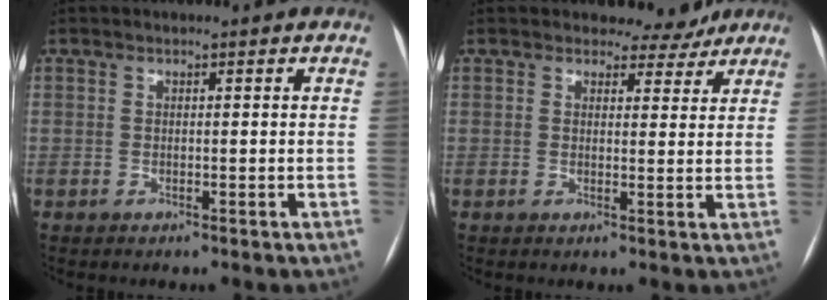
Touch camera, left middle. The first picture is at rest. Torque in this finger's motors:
{"motor_torque": [0.00, 0.00, -0.01, 0.00]}